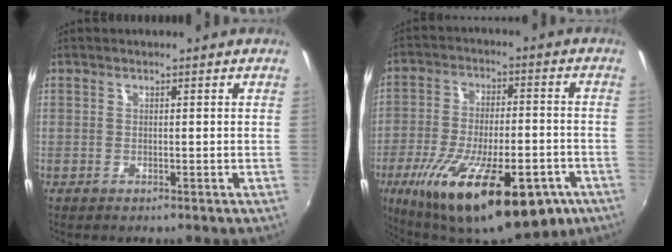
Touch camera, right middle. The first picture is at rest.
{"total": 25.6, "force": [-13.4, 9.9, 19.5], "torque": [-0.350, -0.054, -0.193]}